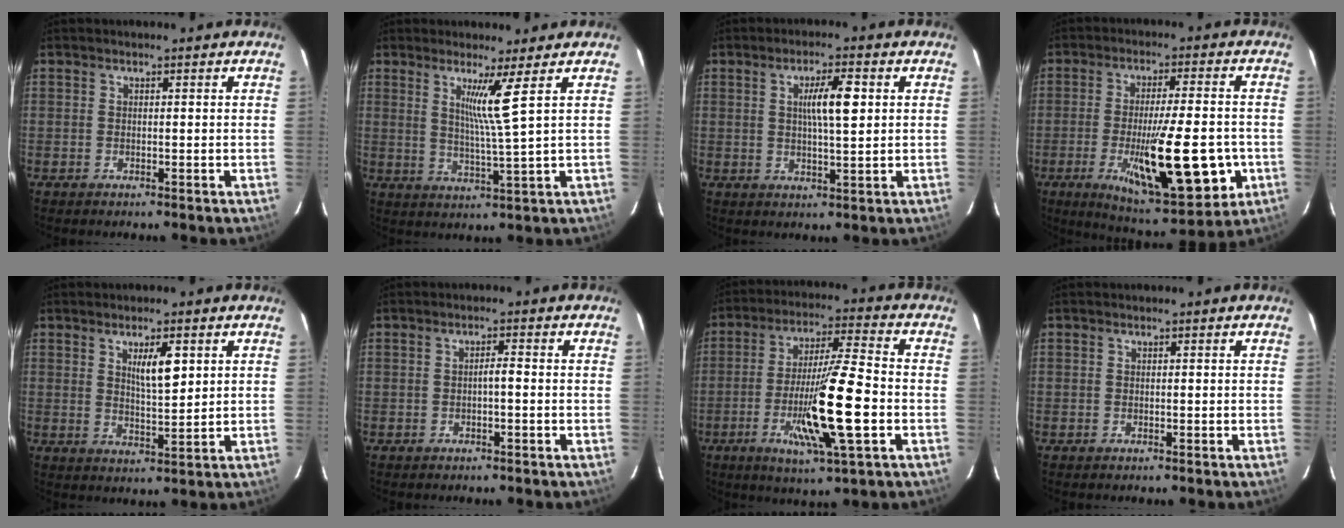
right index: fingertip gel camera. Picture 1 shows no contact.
{"total": 5.9, "force": [2.4, -2.0, 5.0], "torque": [-0.093, -0.021, 0.049]}
{"total": 6.5, "force": [1.4, 1.1, 6.3], "torque": [-0.112, 0.009, 0.028]}
{"total": 19.4, "force": [-5.3, 4.1, 18.2], "torque": [-0.280, -0.020, -0.066]}
{"total": 5.7, "force": [2.1, 1.5, 5.1], "torque": [-0.090, -0.001, 0.040]}
{"total": 1.8, "force": [-0.3, 0.5, 1.7], "torque": [-0.030, 0.005, -0.006]}
{"total": 16.0, "force": [-4.2, 1.0, 15.4], "torque": [-0.281, -0.012, -0.072]}
{"total": 0.0}